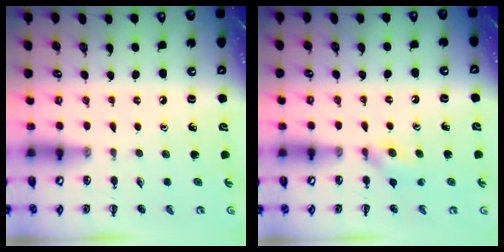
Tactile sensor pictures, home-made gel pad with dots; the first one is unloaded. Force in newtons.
{"total": 4.9, "press": 4.6, "slide": 1.8}